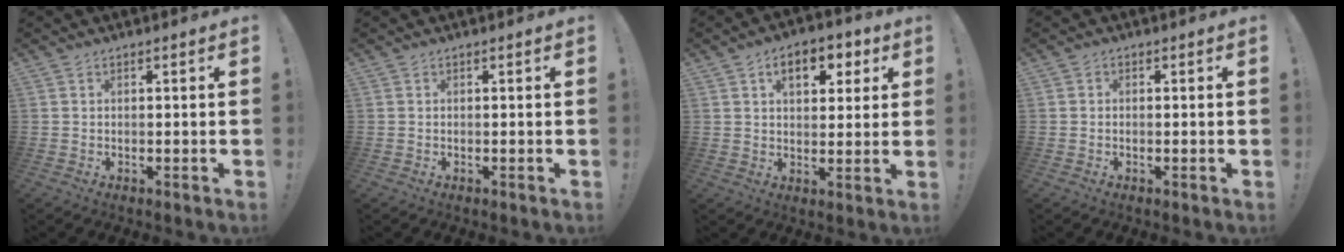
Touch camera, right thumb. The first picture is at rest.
{"total": 0.0}
{"total": 9.4, "force": [3.8, 5.7, 6.4], "torque": [-0.088, -0.003, 0.064]}
{"total": 0.7, "force": [-0.3, 0.6, 0.1], "torque": [-0.001, 0.003, -0.005]}